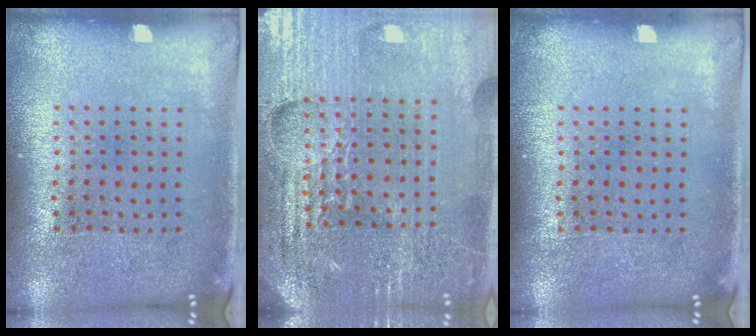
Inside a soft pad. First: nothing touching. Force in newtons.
{"total": 5.1, "press": 4.7, "slide": 1.9}
{"total": 0.0}